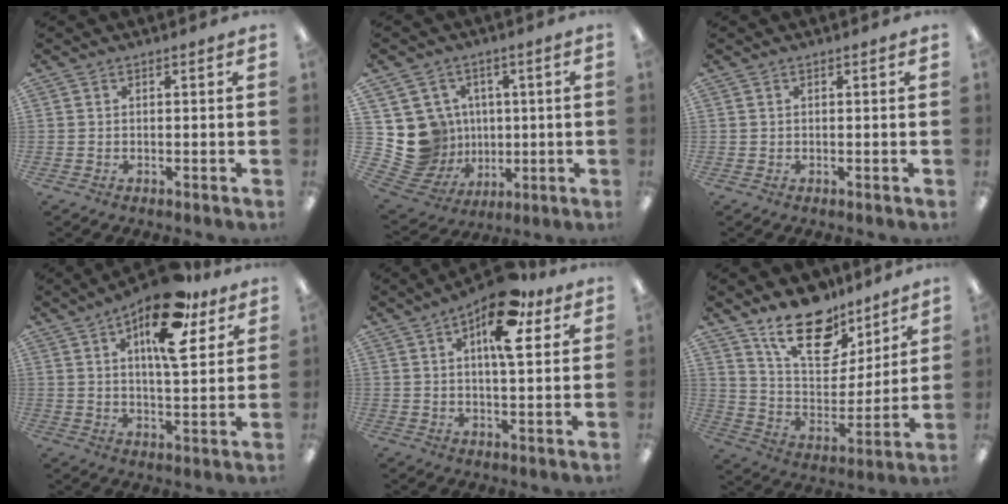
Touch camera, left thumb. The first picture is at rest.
{"total": 11.7, "force": [1.2, 11.4, 2.3], "torque": [-0.081, -0.012, 0.040]}
{"total": 0.0}
{"total": 17.1, "force": [9.6, 6.6, 12.5], "torque": [-0.187, -0.038, 0.154]}
{"total": 14.7, "force": [7.4, 6.0, 11.2], "torque": [-0.163, -0.023, 0.118]}
{"total": 18.6, "force": [13.3, 9.1, 9.3], "torque": [-0.149, -0.080, 0.236]}